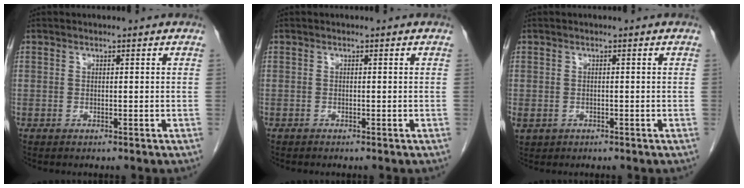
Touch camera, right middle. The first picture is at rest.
{"total": 0.0}
{"total": 2.0, "force": [-0.8, 1.6, 0.9], "torque": [-0.021, -0.001, -0.005]}